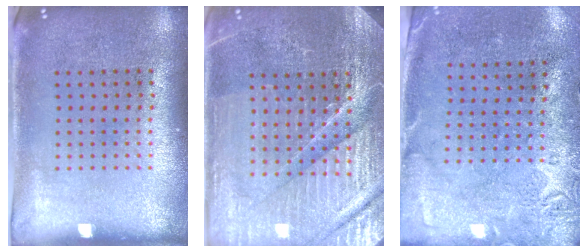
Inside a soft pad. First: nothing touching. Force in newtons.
{"total": 4.9, "press": 4.6, "slide": 1.5}
{"total": 2.8, "press": 2.2, "slide": 1.7}